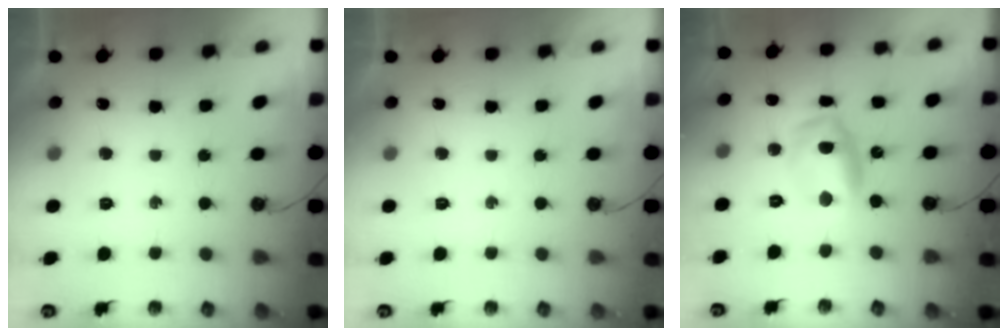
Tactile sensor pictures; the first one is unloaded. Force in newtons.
{"total": 0.0}
{"total": 11.5, "press": 8.9, "slide": 7.3}